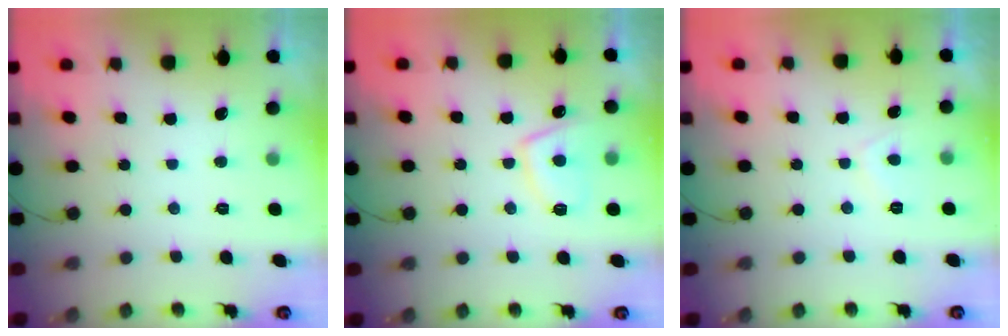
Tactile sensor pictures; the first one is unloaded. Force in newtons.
{"total": 7.9, "press": 7.8, "slide": 1.2}
{"total": 2.4, "press": 2.3, "slide": 0.5}